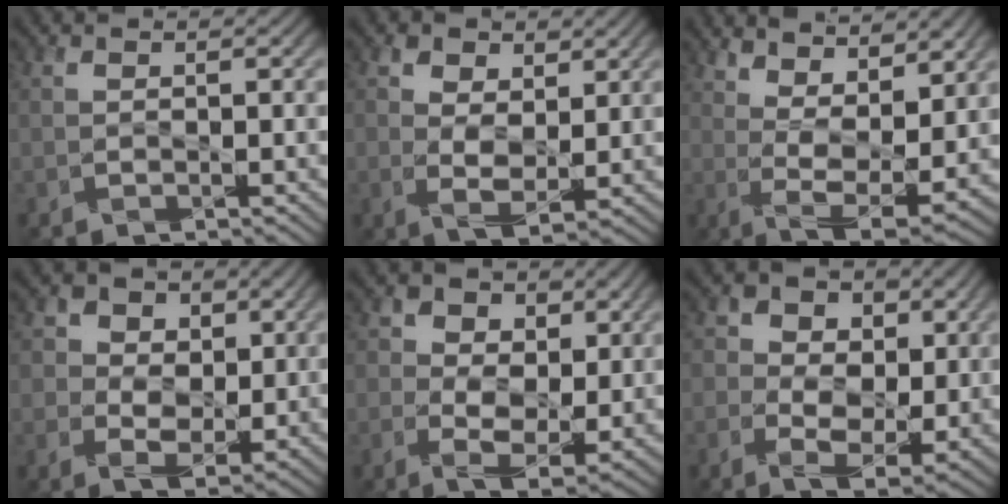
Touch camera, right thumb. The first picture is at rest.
{"total": 4.4, "force": [1.7, 2.5, 3.2], "torque": [-0.065, -0.008, 0.029]}
{"total": 10.1, "force": [6.1, 2.8, 7.5], "torque": [-0.138, -0.001, 0.100]}
{"total": 5.7, "force": [0.9, 4.7, 3.1], "torque": [-0.058, -0.002, 0.009]}
{"total": 5.9, "force": [1.0, 4.2, 4.1], "torque": [-0.080, -0.009, 0.013]}
{"total": 6.9, "force": [0.4, 5.2, 4.5], "torque": [-0.088, -0.006, 0.007]}